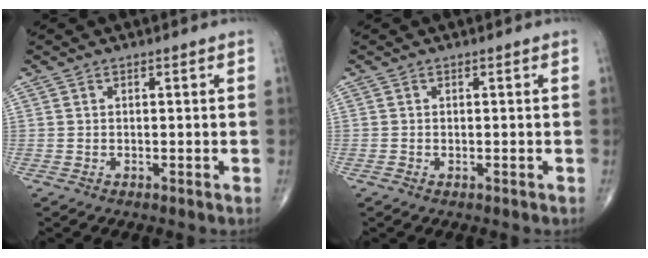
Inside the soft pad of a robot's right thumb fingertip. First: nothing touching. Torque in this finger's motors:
{"motor_torque": [2.55, 2.45, -0.29, -0.31, -0.02]}